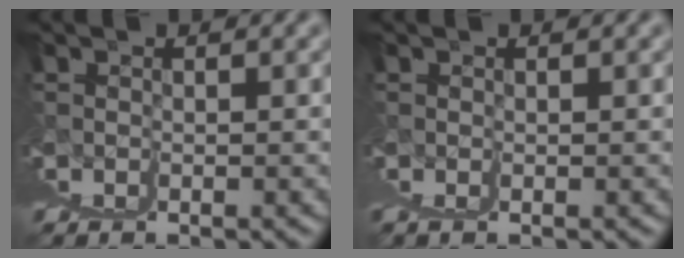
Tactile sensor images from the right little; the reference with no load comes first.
{"total": 0.6, "force": [0.3, -0.4, 0.2], "torque": [0.007, 0.007, 0.003]}